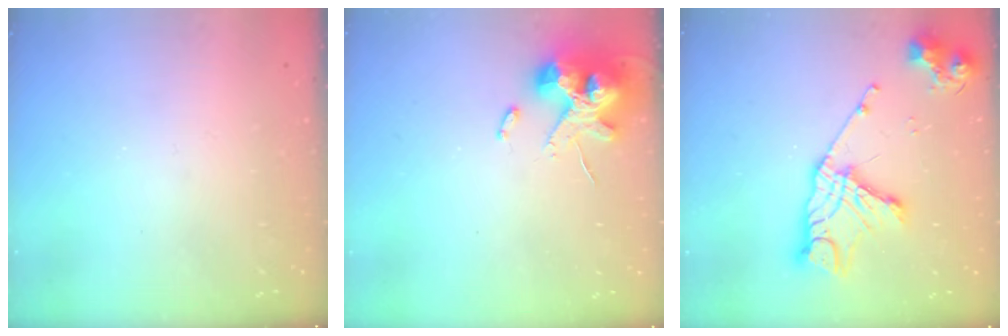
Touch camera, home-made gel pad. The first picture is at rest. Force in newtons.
{"total": 14.2, "press": 14.0, "slide": 2.2}
{"total": 16.9, "press": 16.8, "slide": 1.4}